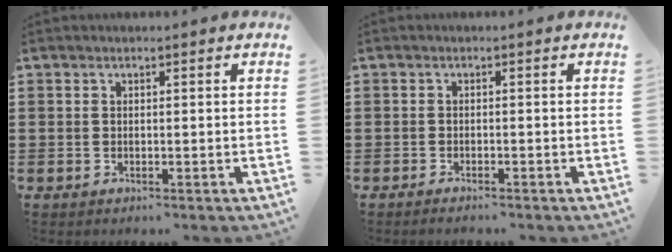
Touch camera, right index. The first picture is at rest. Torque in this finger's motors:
{"motor_torque": [1.07, 1.07, 0.02, 0.00]}